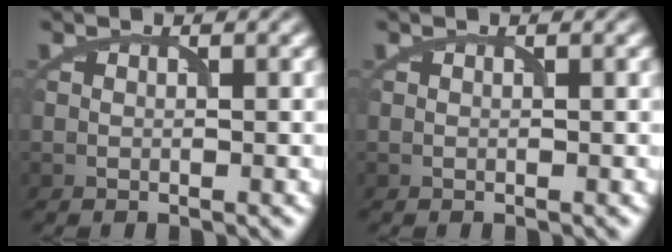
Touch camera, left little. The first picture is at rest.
{"total": 0.0}